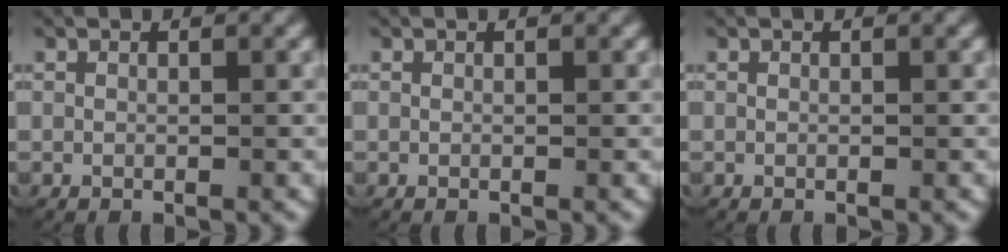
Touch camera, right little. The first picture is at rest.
{"total": 0.0}
{"total": 0.0}